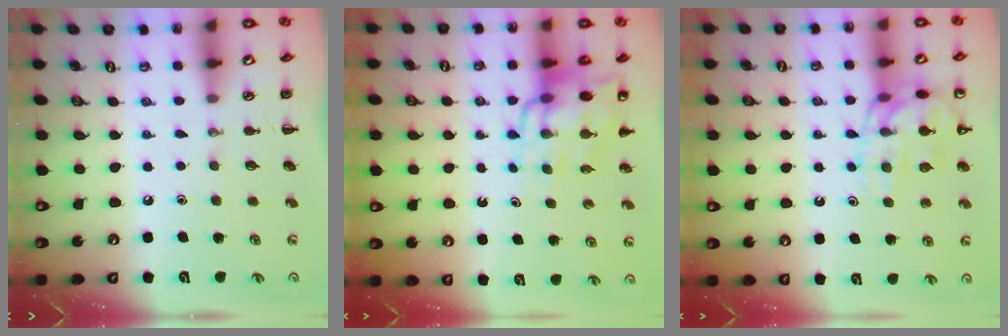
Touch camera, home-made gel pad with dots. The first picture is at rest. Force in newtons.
{"total": 13.6, "press": 13.2, "slide": 3.4}
{"total": 14.7, "press": 14.5, "slide": 2.2}